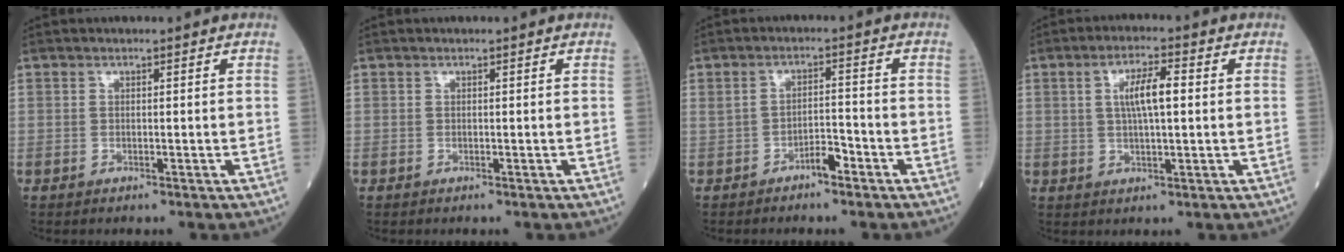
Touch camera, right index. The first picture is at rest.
{"total": 0.0}
{"total": 2.9, "force": [-1.9, 0.8, 2.1], "torque": [-0.031, 0.010, -0.031]}
{"total": 5.7, "force": [1.1, 1.1, 5.5], "torque": [-0.103, 0.009, 0.020]}